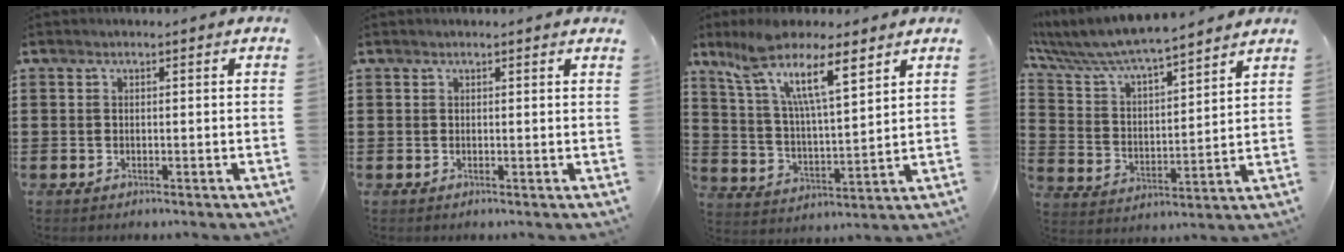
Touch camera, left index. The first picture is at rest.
{"total": 0.7, "force": [0.5, 0.0, 0.4], "torque": [-0.007, -0.002, 0.011]}
{"total": 11.5, "force": [7.8, 2.4, 8.1], "torque": [-0.177, -0.024, 0.137]}
{"total": 6.6, "force": [6.3, 0.5, 2.1], "torque": [-0.071, -0.041, 0.104]}